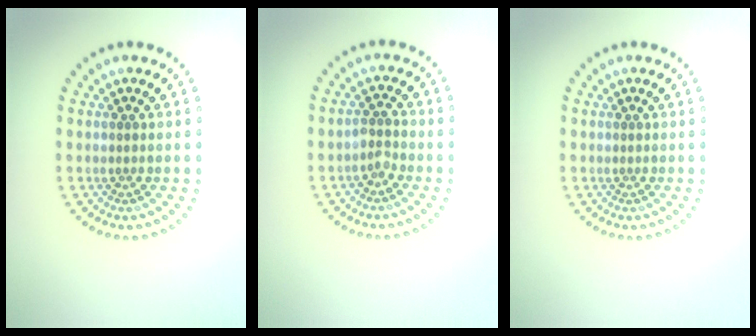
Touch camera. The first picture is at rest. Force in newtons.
{"total": 1.4, "press": 1.1, "slide": 0.8}
{"total": 0.0}